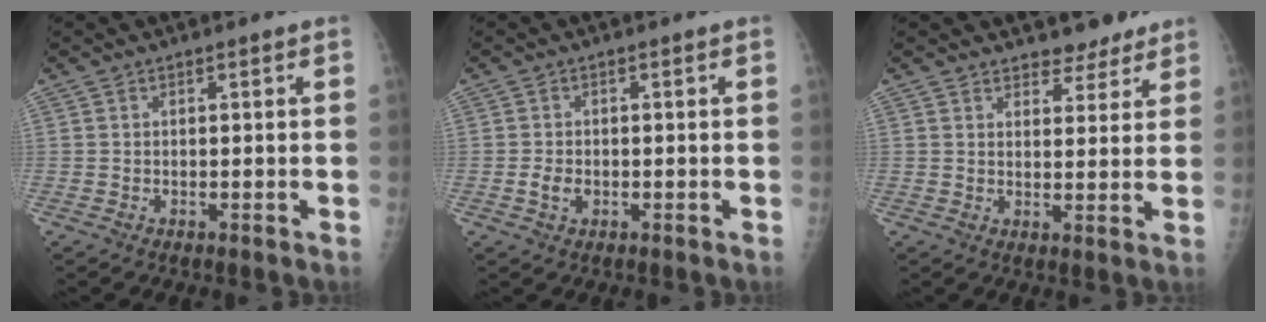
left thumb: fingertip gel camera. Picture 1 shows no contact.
{"total": 2.4, "force": [-0.6, 1.7, 1.6], "torque": [-0.028, 0.002, -0.011]}
{"total": 5.0, "force": [4.3, 2.4, 1.0], "torque": [0.012, -0.030, 0.058]}